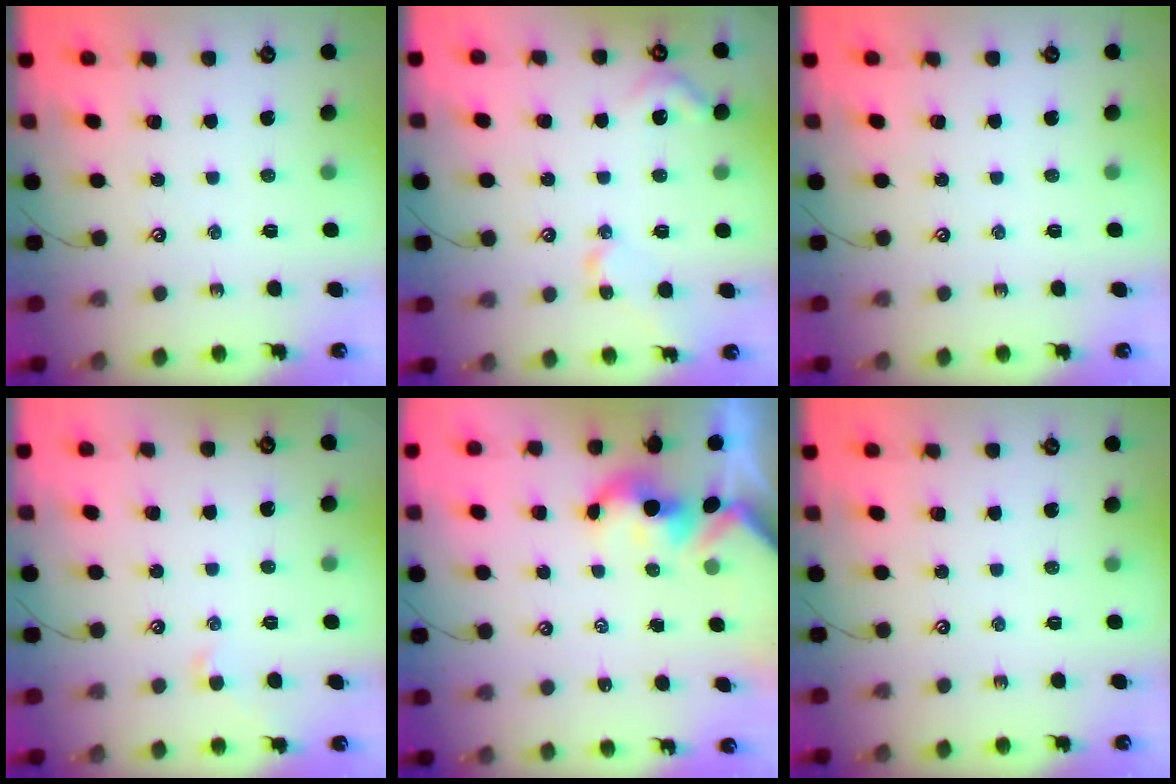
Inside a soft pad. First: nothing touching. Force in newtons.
{"total": 5.2, "press": 5.1, "slide": 0.9}
{"total": 0.0}
{"total": 0.0}
{"total": 1.8, "press": 1.8, "slide": 0.1}
{"total": 0.0}